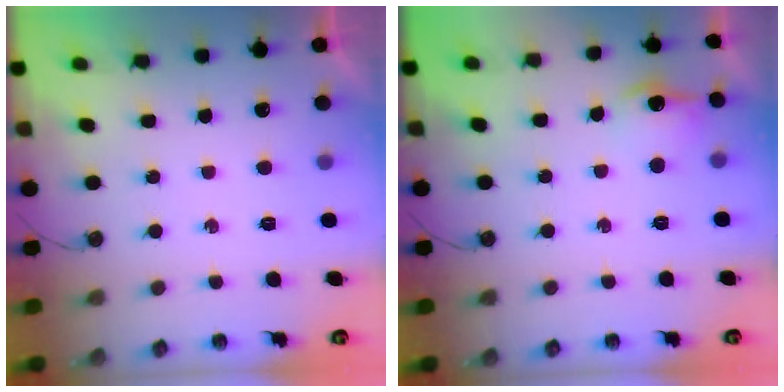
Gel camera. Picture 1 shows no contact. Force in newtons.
{"total": 9.2, "press": 9.1, "slide": 0.9}